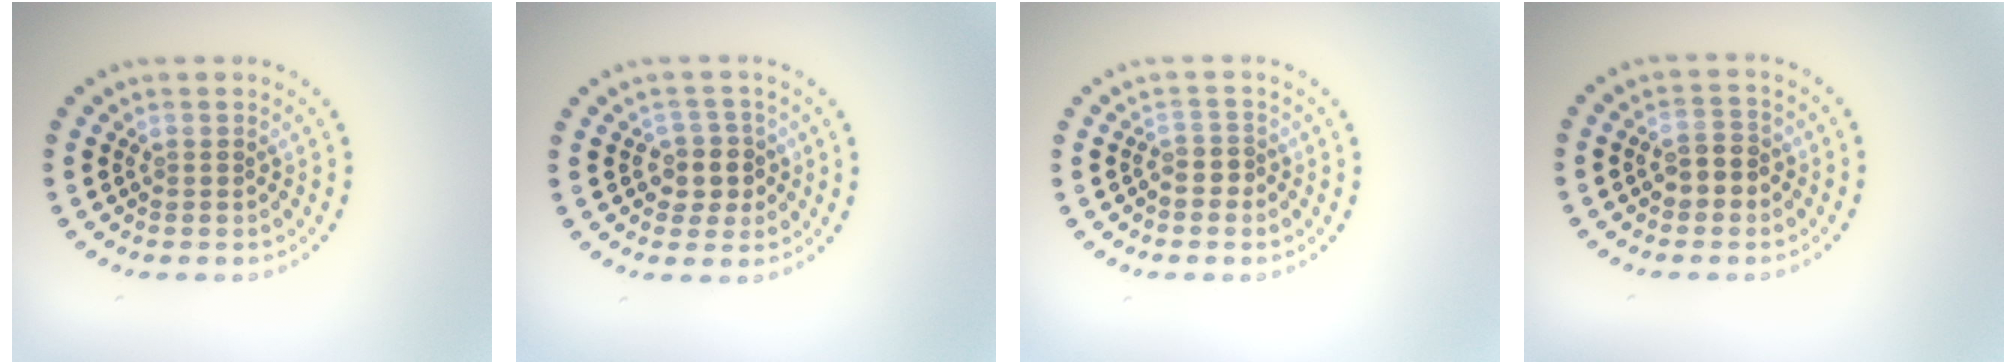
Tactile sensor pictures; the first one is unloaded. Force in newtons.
{"total": 2.6, "press": 2.3, "slide": 1.1}
{"total": 1.3, "press": 0.9, "slide": 0.9}
{"total": 2.4, "press": 2.3, "slide": 0.6}